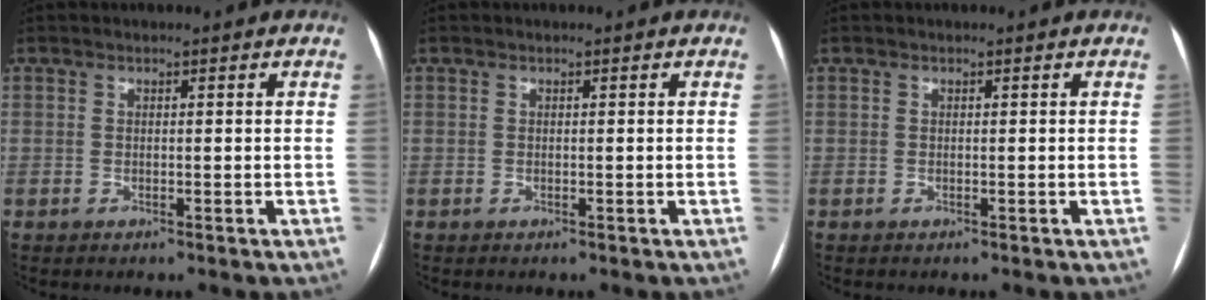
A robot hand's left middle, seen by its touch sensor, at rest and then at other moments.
{"total": 0.0}
{"total": 0.0}